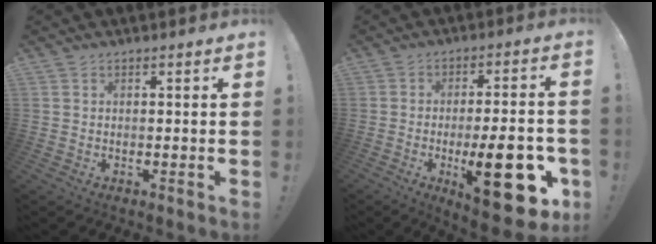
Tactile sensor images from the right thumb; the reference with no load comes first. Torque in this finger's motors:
{"motor_torque": [0.40, 0.80, 1.56, -1.21, 0.43]}